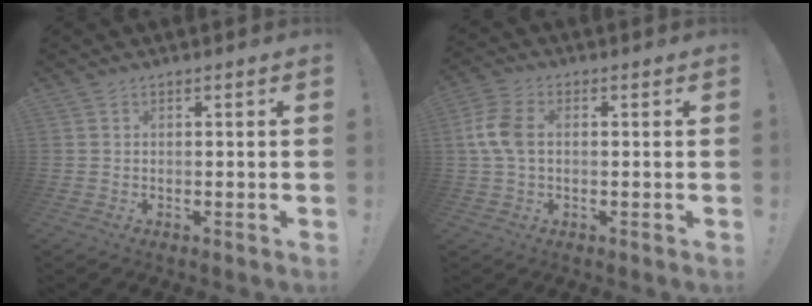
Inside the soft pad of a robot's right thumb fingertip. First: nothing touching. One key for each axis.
{"total": 8.3, "fx": 0.5, "fy": 5.1, "fz": 6.5, "tx": -0.148, "ty": 0.004, "tz": 0.011}